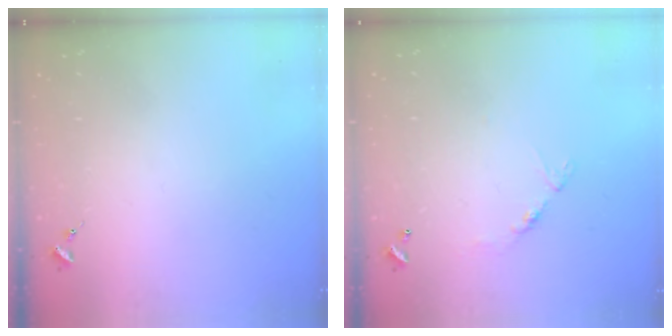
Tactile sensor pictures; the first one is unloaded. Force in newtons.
{"total": 5.9, "press": 5.9, "slide": 0.4}